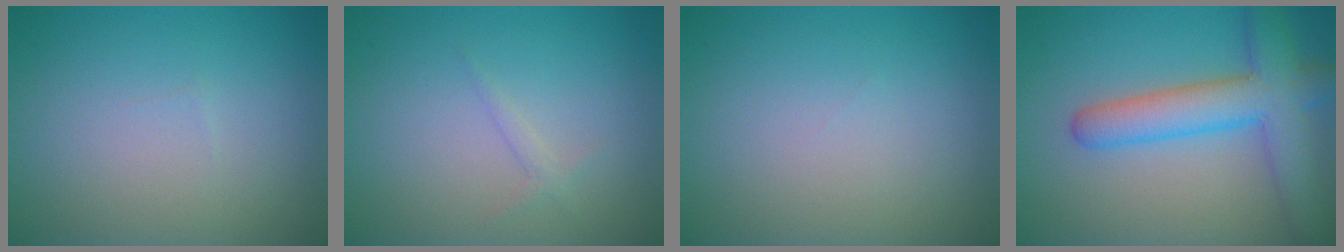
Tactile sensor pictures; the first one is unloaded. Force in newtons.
{"total": 0.8, "press": 0.8, "slide": 0.1}
{"total": 0.0}
{"total": 6.6, "press": 6.6, "slide": 0.4}